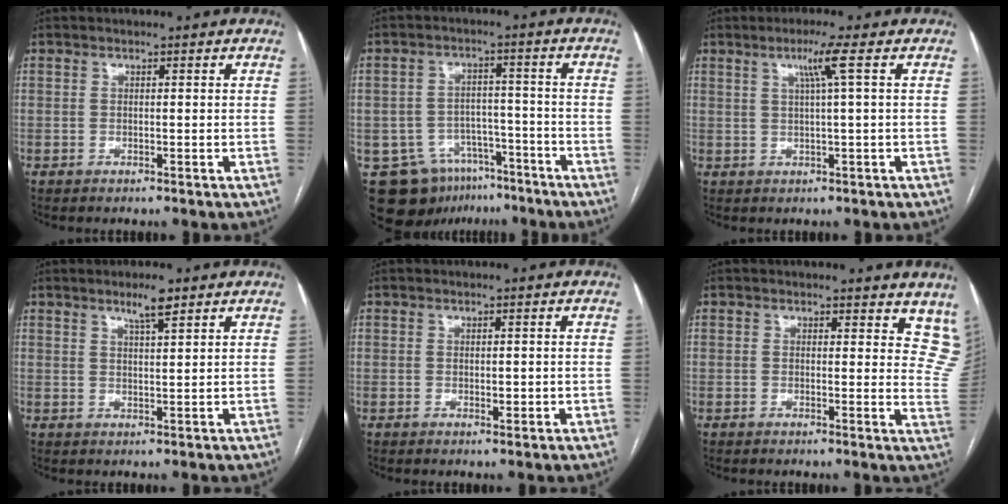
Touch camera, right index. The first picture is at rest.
{"total": 11.5, "force": [-7.6, 8.0, 3.4], "torque": [-0.047, 0.029, -0.111]}
{"total": 3.8, "force": [1.4, -1.1, 3.4], "torque": [-0.067, 0.001, 0.028]}
{"total": 3.6, "force": [2.5, 0.2, 2.5], "torque": [-0.047, -0.003, 0.044]}
{"total": 1.4, "force": [-0.1, 0.8, 1.1], "torque": [-0.011, -0.001, 0.000]}
{"total": 9.5, "force": [8.2, 3.8, 2.8], "torque": [0.013, -0.028, 0.062]}